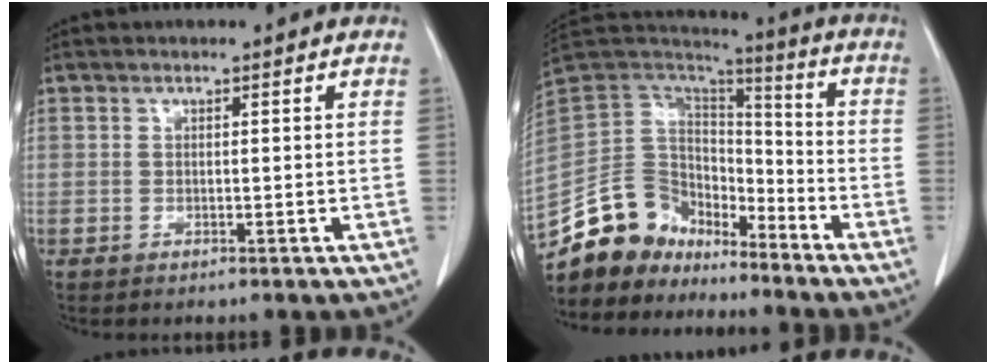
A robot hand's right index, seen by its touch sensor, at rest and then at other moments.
{"total": 13.0, "force": [-10.7, 7.1, 2.3], "torque": [-0.045, 0.072, -0.199]}